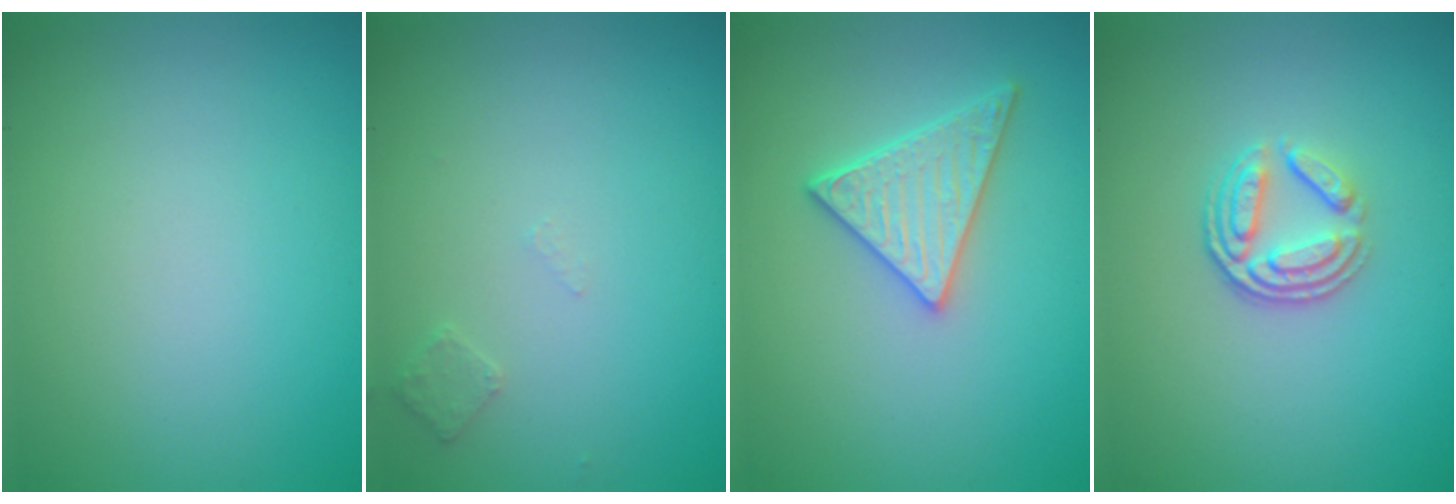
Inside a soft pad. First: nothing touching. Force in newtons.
{"total": 1.0, "press": 1.0, "slide": 0.1}
{"total": 3.5, "press": 3.3, "slide": 1.1}
{"total": 3.6, "press": 2.6, "slide": 2.6}